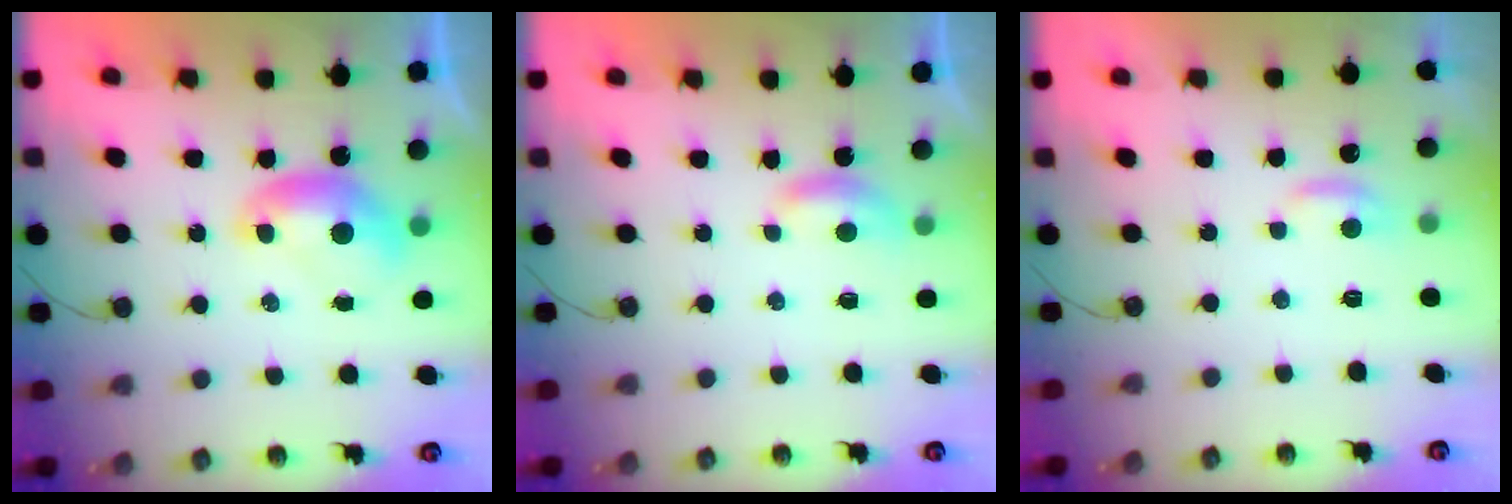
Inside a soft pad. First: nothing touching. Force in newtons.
{"total": 1.9, "press": 1.8, "slide": 0.4}
{"total": 1.3, "press": 1.1, "slide": 0.6}